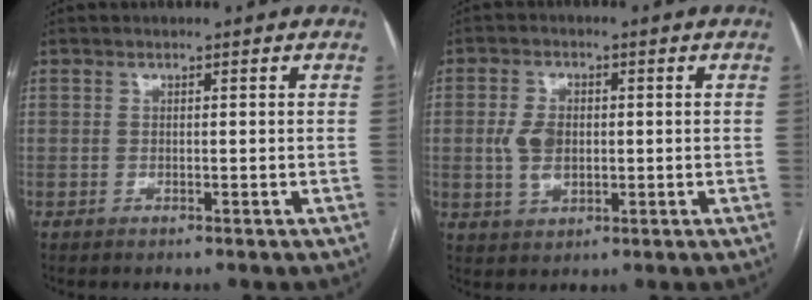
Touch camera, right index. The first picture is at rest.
{"total": 5.1, "force": [0.0, 3.3, 3.9], "torque": [-0.086, 0.009, 0.006]}